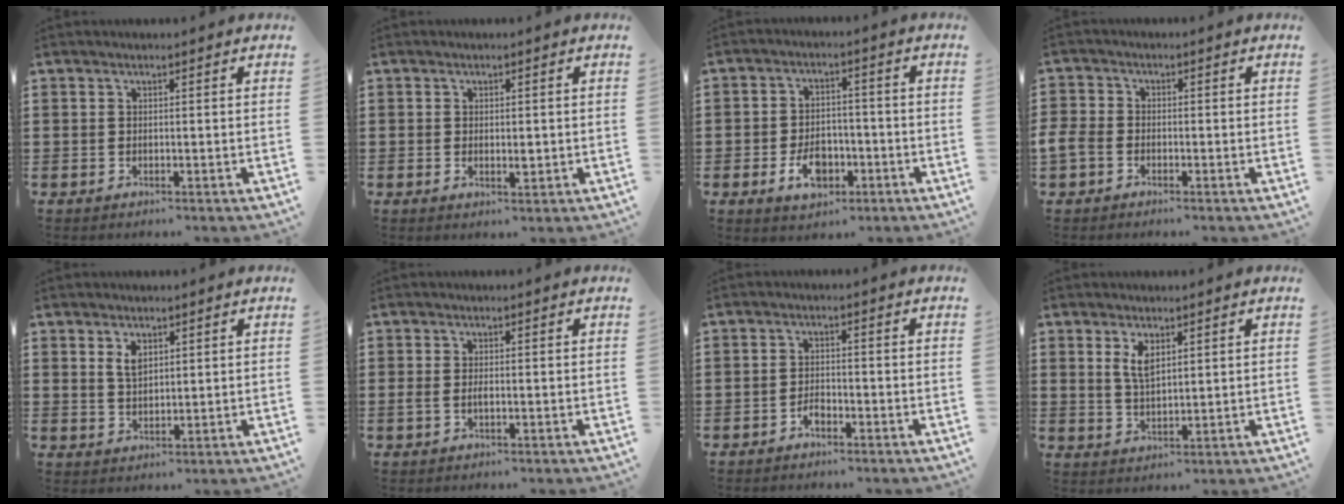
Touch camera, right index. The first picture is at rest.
{"total": 1.5, "force": [0.0, 0.8, 1.3], "torque": [-0.016, 0.000, -0.001]}
{"total": 5.5, "force": [-2.2, 3.6, 3.5], "torque": [-0.052, 0.003, -0.043]}
{"total": 2.7, "force": [-1.7, 1.8, 1.1], "torque": [-0.045, -0.004, -0.040]}
{"total": 2.7, "force": [1.5, 1.4, 1.8], "torque": [-0.033, 0.000, 0.025]}
{"total": 1.5, "force": [-0.3, 0.6, 1.4], "torque": [-0.033, -0.003, -0.009]}
{"total": 1.8, "force": [-1.3, 0.8, 1.0], "torque": [-0.022, 0.003, -0.026]}
{"total": 3.6, "force": [1.7, 1.5, 2.8], "torque": [-0.062, 0.005, 0.030]}